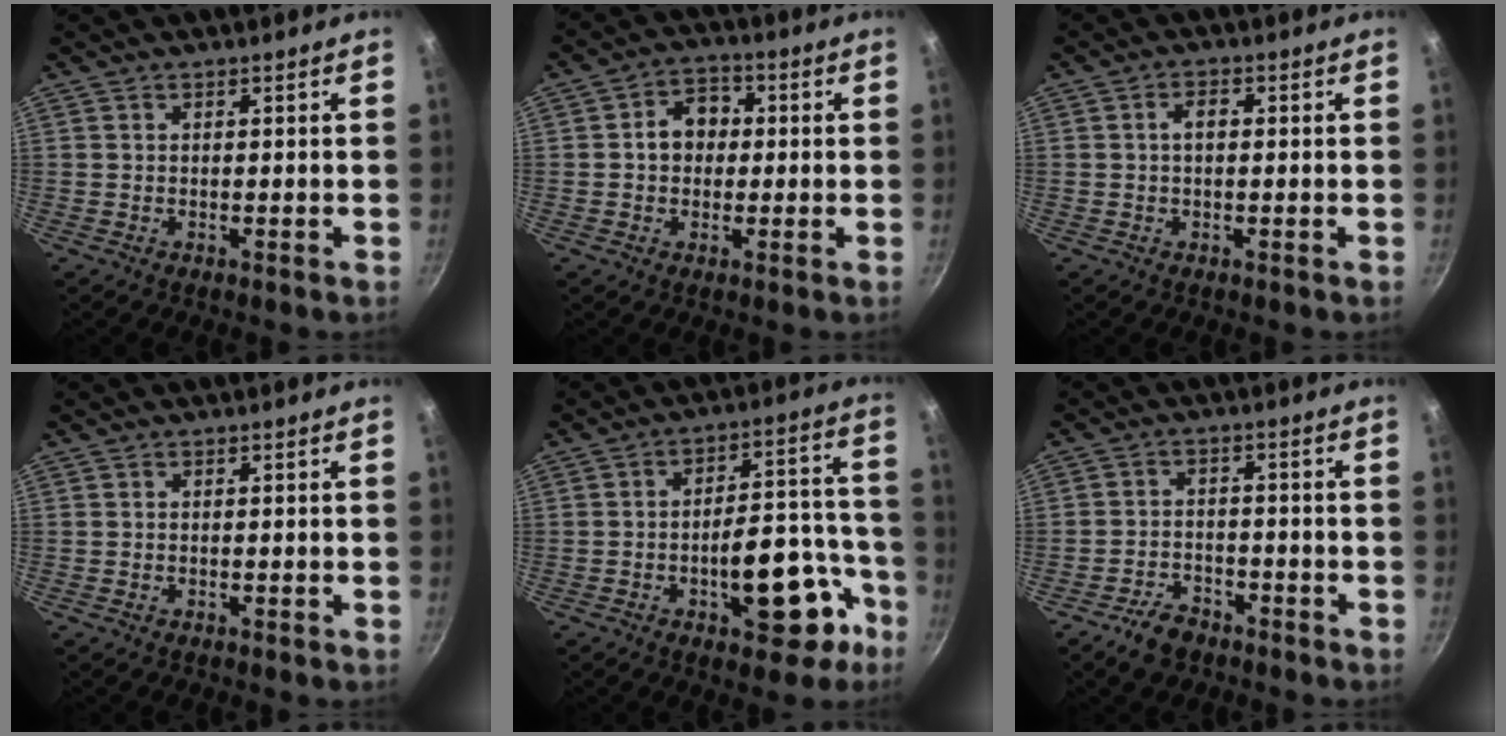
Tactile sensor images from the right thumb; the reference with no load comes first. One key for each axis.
{"total": 6.8, "fx": 0.3, "fy": 5.5, "fz": 3.9, "tx": -0.024, "ty": 0.017, "tz": -0.004}
{"total": 2.6, "fx": 0.1, "fy": 1.5, "fz": 2.1, "tx": -0.034, "ty": 0.010, "tz": -0.001}
{"total": 0.0}
{"total": 16.4, "fx": -7.0, "fy": 7.9, "fz": 12.6, "tx": -0.116, "ty": 0.067, "tz": -0.093}
{"total": 6.0, "fx": -4.3, "fy": 3.4, "fz": 2.5, "tx": -0.038, "ty": 0.037, "tz": -0.071}